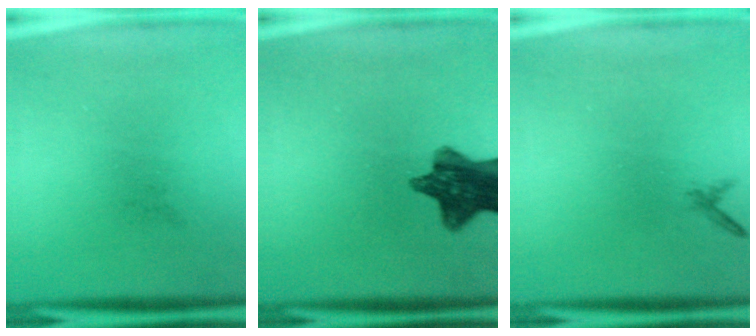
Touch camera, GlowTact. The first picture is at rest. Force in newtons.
{"total": 10.1}
{"total": 0.6}